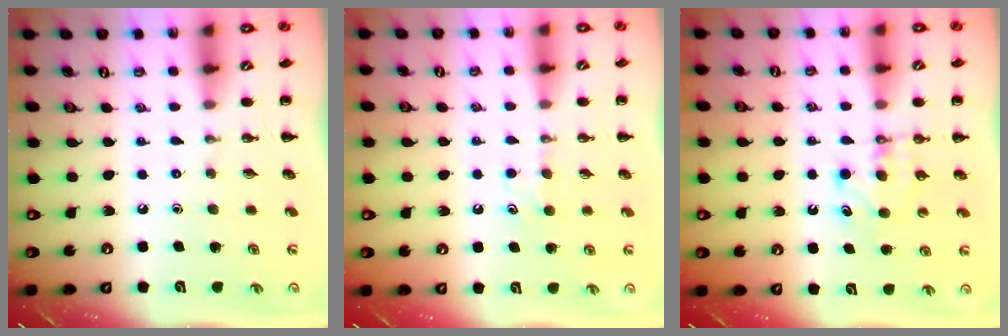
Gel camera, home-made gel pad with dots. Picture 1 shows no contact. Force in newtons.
{"total": 4.2, "press": 4.0, "slide": 1.4}
{"total": 6.3, "press": 6.1, "slide": 1.4}